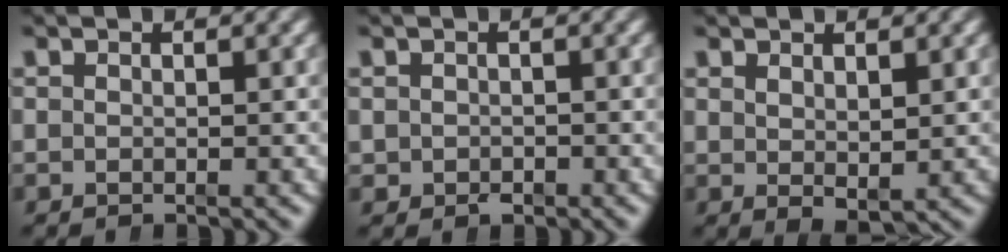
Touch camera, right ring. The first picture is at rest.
{"total": 1.1, "force": [-0.5, 0.8, 0.4], "torque": [-0.008, -0.015, 0.002]}
{"total": 1.7, "force": [0.1, -0.1, 1.7], "torque": [-0.012, -0.014, 0.018]}